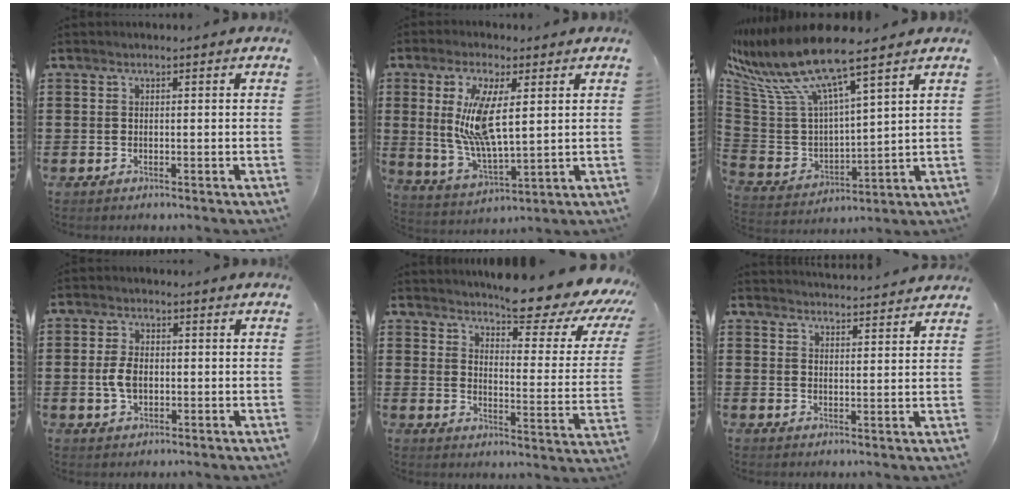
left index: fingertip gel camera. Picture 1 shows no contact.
{"total": 10.5, "force": [3.1, 3.5, 9.4], "torque": [-0.206, -0.002, 0.051]}
{"total": 10.6, "force": [8.0, 0.8, 6.9], "torque": [-0.181, -0.061, 0.130]}
{"total": 4.1, "force": [-0.2, 2.5, 3.2], "torque": [-0.084, 0.000, -0.011]}
{"total": 8.9, "force": [7.9, 0.8, 3.9], "torque": [-0.062, -0.068, 0.126]}
{"total": 3.1, "force": [3.1, -0.2, -0.3], "torque": [0.003, -0.021, 0.055]}